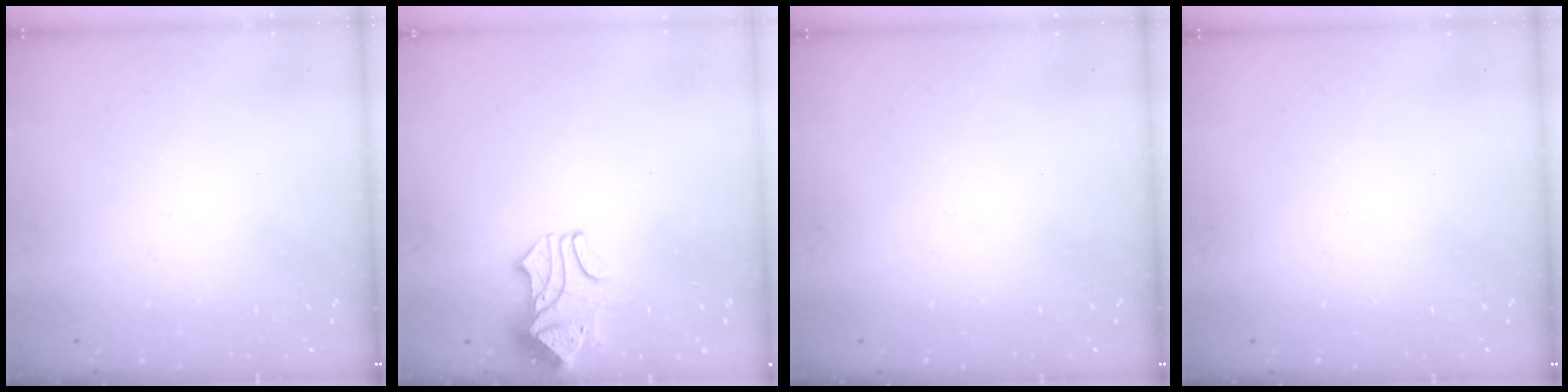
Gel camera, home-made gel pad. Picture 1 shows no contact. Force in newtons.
{"total": 1.8, "press": 1.3, "slide": 1.1}
{"total": 0.0}
{"total": 0.0}